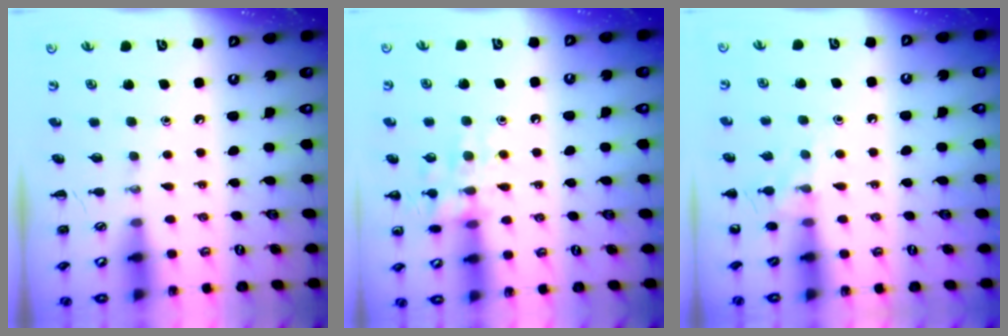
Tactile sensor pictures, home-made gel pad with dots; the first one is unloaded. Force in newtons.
{"total": 11.4, "press": 11.4, "slide": 0.5}
{"total": 8.7, "press": 8.6, "slide": 1.2}